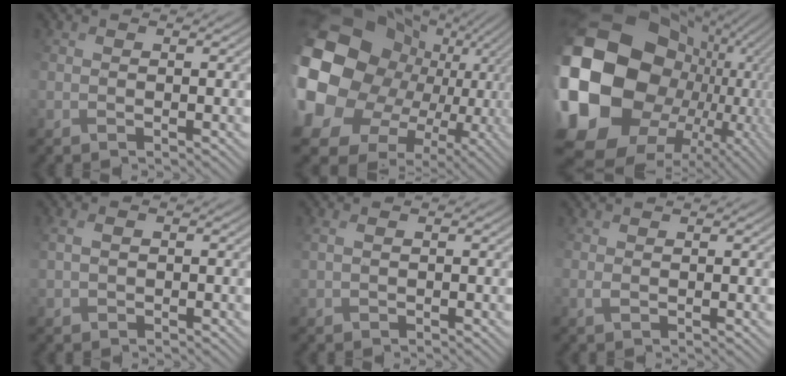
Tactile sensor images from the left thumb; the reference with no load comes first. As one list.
[{"total": 22.3, "force": [-1.5, 18.8, 12.0], "torque": [-0.281, -0.036, -0.036]}, {"total": 22.9, "force": [-3.8, 18.8, 12.5], "torque": [-0.273, -0.035, -0.055]}, {"total": 0.0}, {"total": 0.7, "force": [0.3, -0.4, -0.5], "torque": [0.017, 0.001, 0.010]}, {"total": 0.6, "force": [0.5, -0.1, 0.2], "torque": [-0.005, 0.004, 0.012]}]